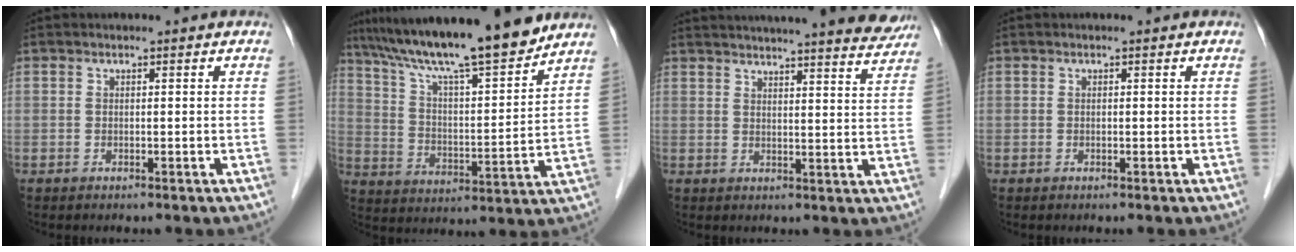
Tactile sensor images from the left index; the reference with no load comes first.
{"total": 18.6, "force": [15.9, 1.0, 9.7], "torque": [-0.162, 0.007, 0.260]}
{"total": 22.7, "force": [21.0, 1.9, 8.4], "torque": [-0.122, -0.023, 0.255]}
{"total": 0.0}